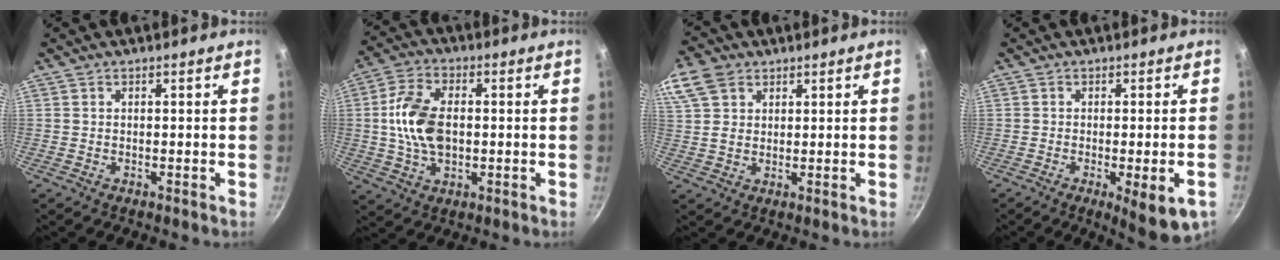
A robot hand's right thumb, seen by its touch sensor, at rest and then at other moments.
{"total": 11.5, "force": [0.2, 7.1, 9.0], "torque": [-0.164, 0.016, -0.001]}
{"total": 10.4, "force": [5.0, 7.5, 5.2], "torque": [-0.106, 0.009, 0.097]}
{"total": 8.7, "force": [-3.2, 2.2, 7.8], "torque": [-0.091, 0.000, -0.037]}